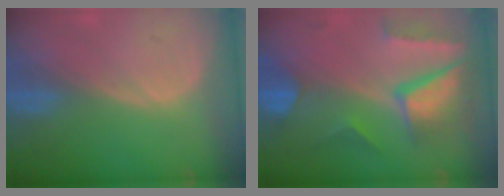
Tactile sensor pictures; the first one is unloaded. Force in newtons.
{"total": 10.5, "press": 8.8, "slide": 5.7}